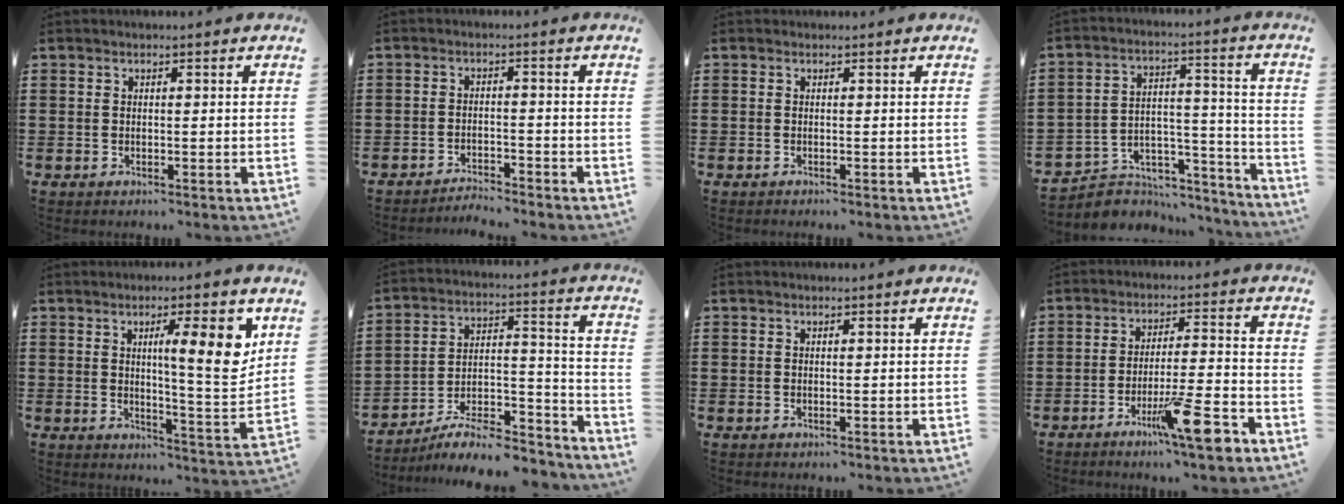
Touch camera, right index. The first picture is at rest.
{"total": 2.6, "force": [-2.6, -0.2, -0.3], "torque": [-0.003, 0.001, -0.056]}
{"total": 0.0}
{"total": 4.3, "force": [-3.4, 2.6, 0.6], "torque": [-0.020, 0.007, -0.069]}
{"total": 10.5, "force": [4.6, 1.2, 9.3], "torque": [-0.137, -0.021, 0.065]}
{"total": 9.4, "force": [-8.1, 2.4, 4.1], "torque": [-0.051, 0.025, -0.151]}
{"total": 0.0}
{"total": 10.4, "force": [-5.7, 0.6, 8.7], "torque": [-0.148, 0.000, -0.099]}